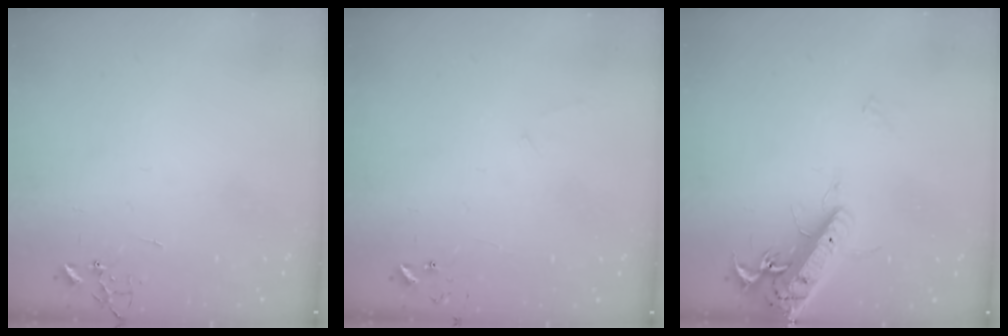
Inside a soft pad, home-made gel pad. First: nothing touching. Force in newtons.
{"total": 5.4, "press": 5.4, "slide": 0.4}
{"total": 17.1, "press": 16.8, "slide": 3.3}